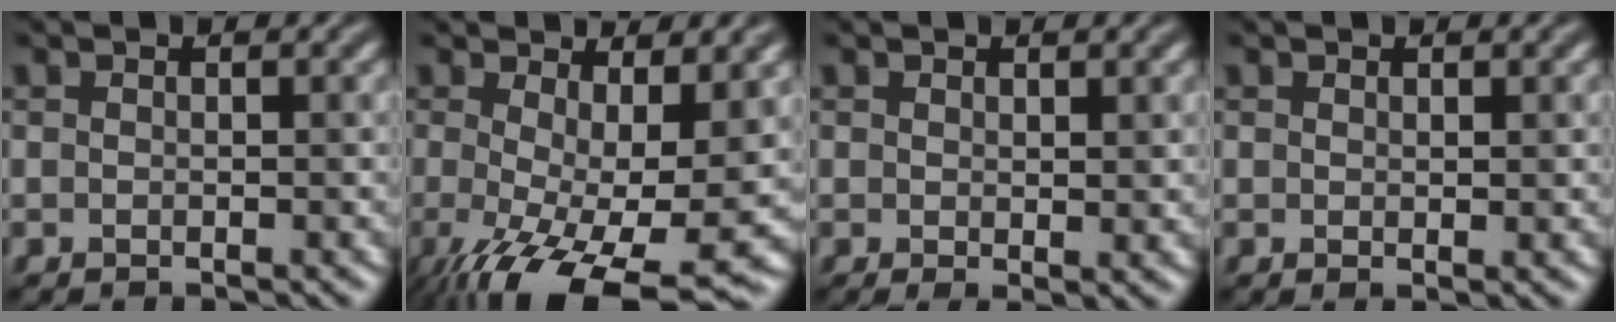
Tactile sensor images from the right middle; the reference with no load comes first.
{"total": 12.0, "force": [-3.1, 4.4, 10.8], "torque": [-0.185, -0.027, -0.039]}
{"total": 1.2, "force": [0.4, 0.4, 1.0], "torque": [-0.014, -0.004, 0.009]}
{"total": 0.6, "force": [0.4, 0.1, 0.4], "torque": [-0.006, -0.001, 0.008]}